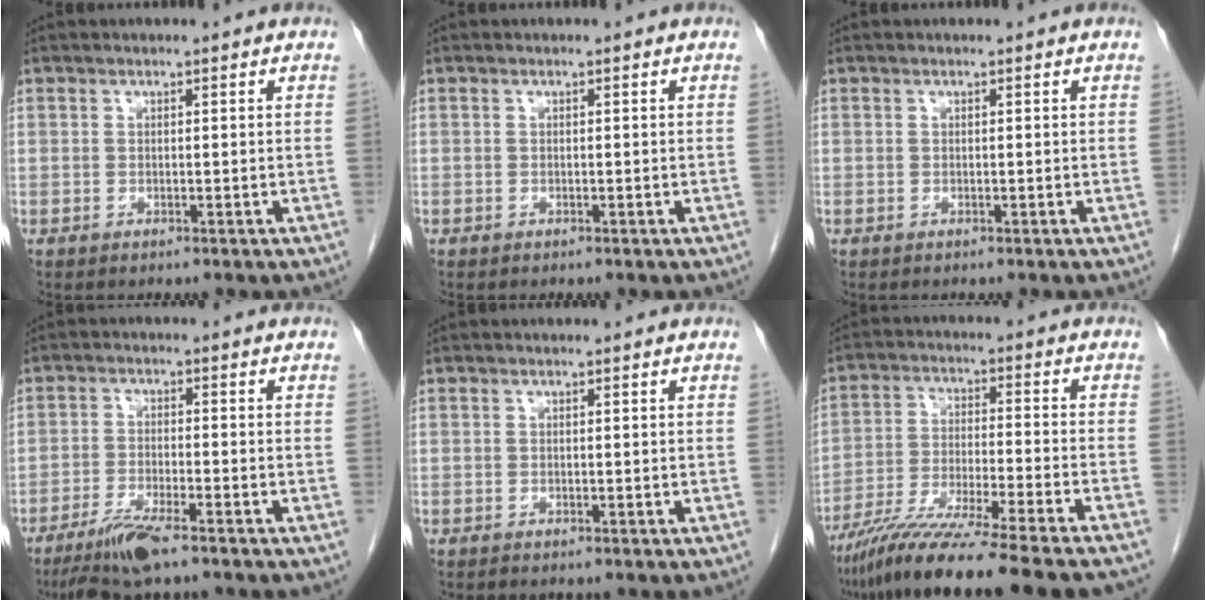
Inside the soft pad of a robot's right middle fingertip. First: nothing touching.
{"total": 0.0}
{"total": 0.0}
{"total": 6.5, "force": [-4.8, 0.5, 4.4], "torque": [-0.090, -0.017, -0.089]}
{"total": 0.0}
{"total": 18.2, "force": [-15.2, -1.4, 9.9], "torque": [-0.163, -0.051, -0.249]}